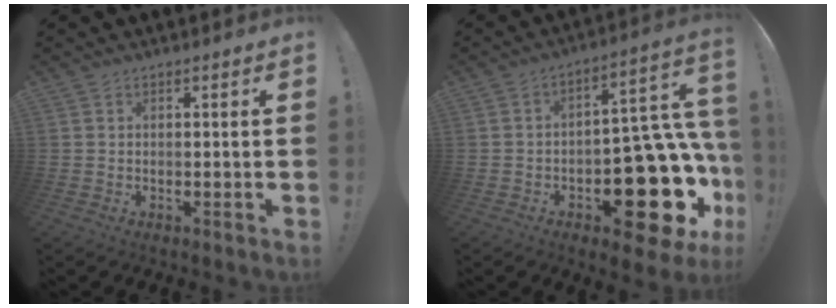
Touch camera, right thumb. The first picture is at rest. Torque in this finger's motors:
{"motor_torque": [2.51, 2.50, 1.32, -1.45, 0.37]}